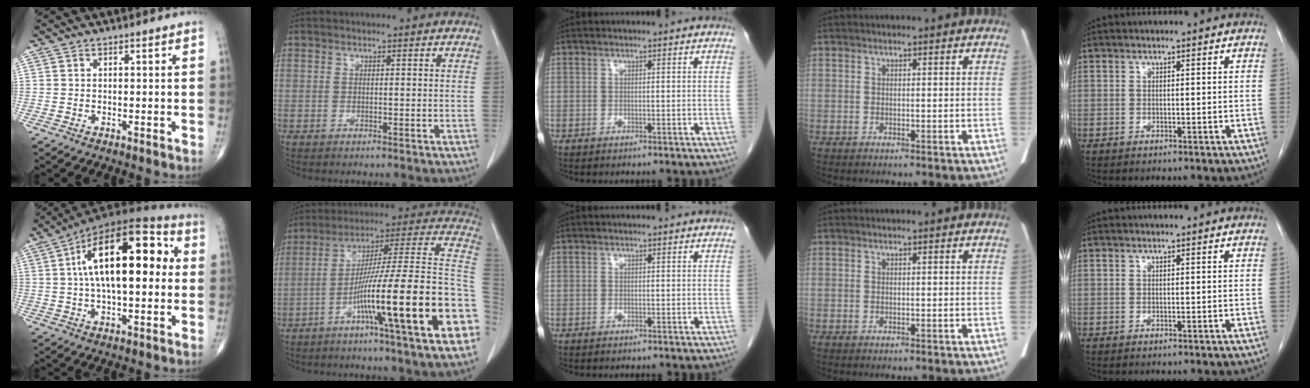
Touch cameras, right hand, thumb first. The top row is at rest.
{"thumb": {"total": 21.9, "force": [3.5, 9.8, 19.3], "torque": [-0.295, 0.024, 0.043]}, "index": {"total": 25.7, "force": [-8.9, 0.2, 24.1], "torque": [-0.273, -0.002, -0.152]}}